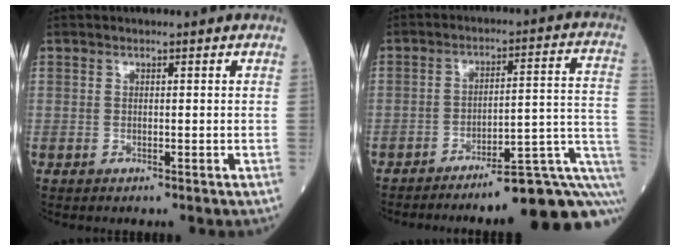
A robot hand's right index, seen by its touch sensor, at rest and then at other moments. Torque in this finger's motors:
{"motor_torque": [0.78, -1.36, 0.50, 0.16]}